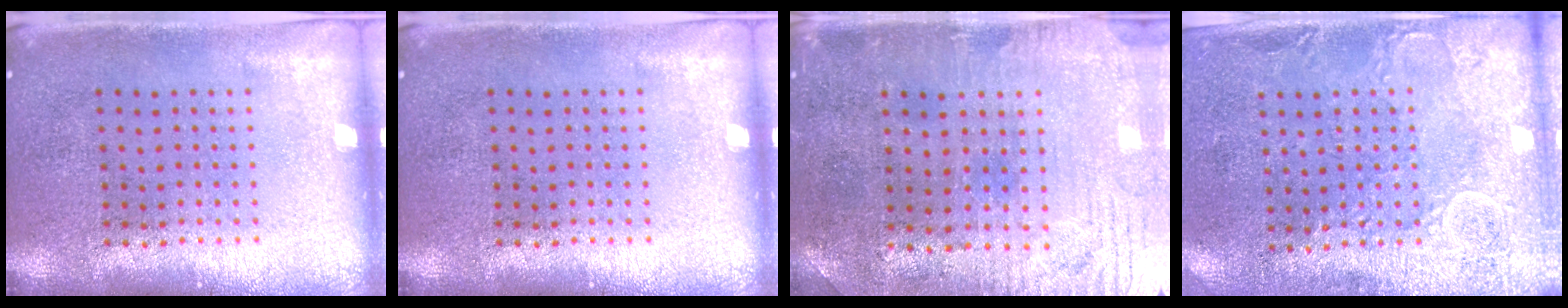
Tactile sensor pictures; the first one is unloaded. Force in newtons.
{"total": 0.0}
{"total": 1.0, "press": 0.8, "slide": 0.6}
{"total": 2.9, "press": 2.5, "slide": 1.5}